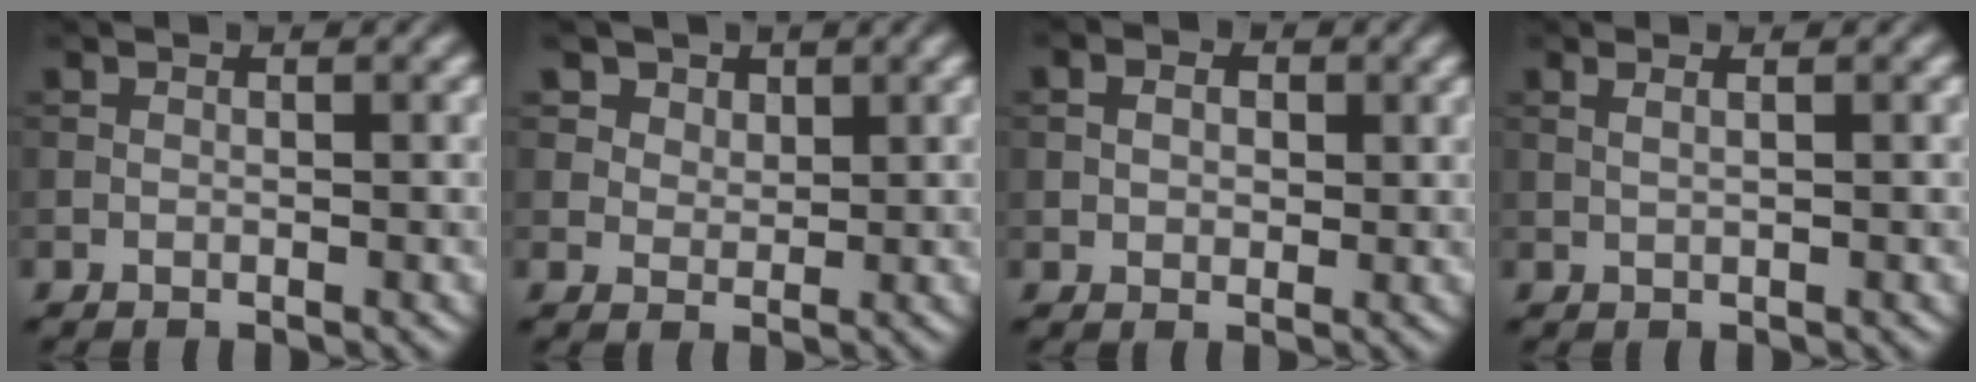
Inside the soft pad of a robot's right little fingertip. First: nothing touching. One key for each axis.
{"total": 5.3, "fx": 3.2, "fy": 3.6, "fz": 2.1, "tx": -0.057, "ty": -0.004, "tz": 0.057}
{"total": 2.8, "fx": 0.8, "fy": 2.2, "fz": 1.6, "tx": -0.032, "ty": 0.004, "tz": 0.003}
{"total": 1.7, "fx": 0.9, "fy": 0.7, "fz": 1.2, "tx": -0.009, "ty": -0.001, "tz": -0.003}